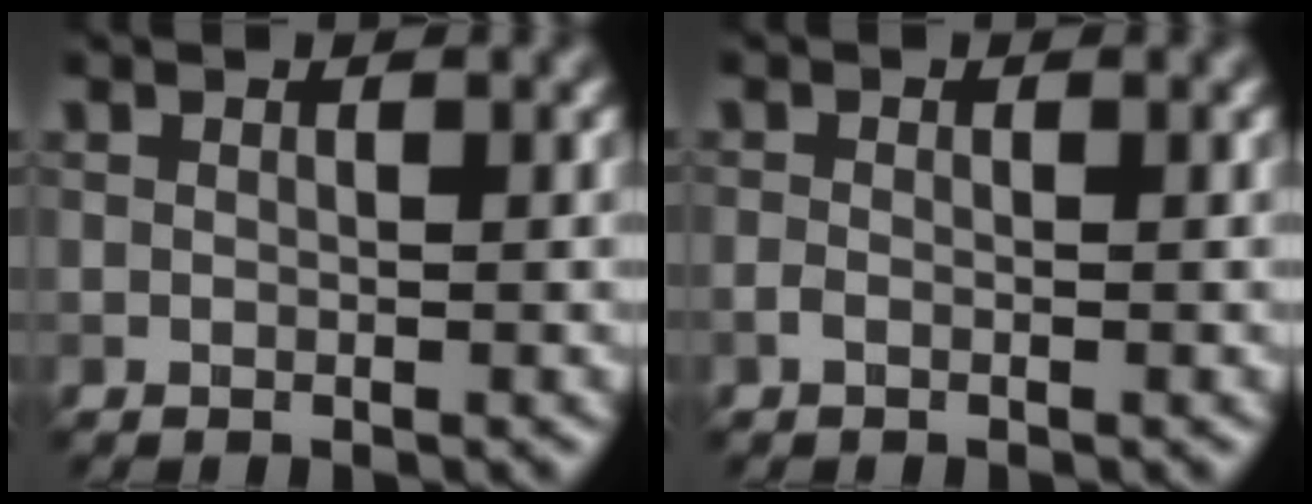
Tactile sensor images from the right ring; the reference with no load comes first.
{"total": 0.6, "force": [-0.4, 0.2, 0.4], "torque": [-0.010, -0.002, -0.009]}